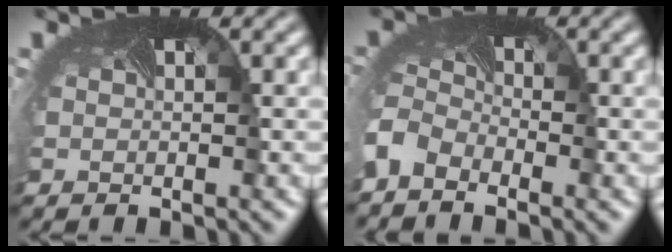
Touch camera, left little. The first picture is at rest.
{"total": 3.4, "force": [-2.5, 2.0, 1.1], "torque": [-0.035, -0.007, -0.059]}